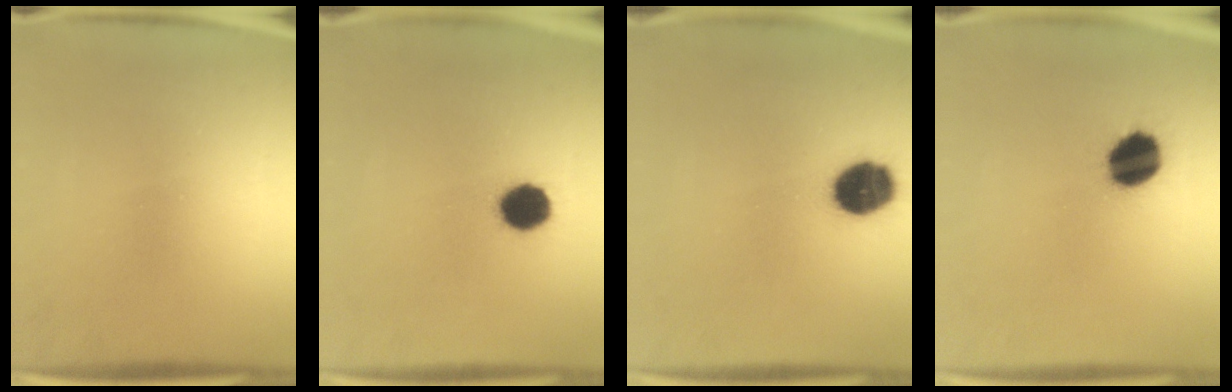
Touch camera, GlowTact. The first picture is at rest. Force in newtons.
{"total": 8.7}
{"total": 11.5}
{"total": 10.2}